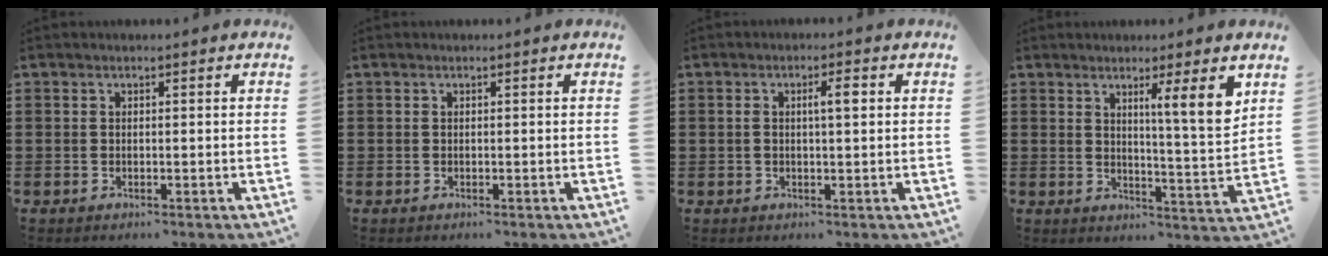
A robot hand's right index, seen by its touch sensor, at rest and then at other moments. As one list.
[{"total": 0.0}, {"total": 2.8, "force": [0.5, 0.6, 2.7], "torque": [-0.045, 0.001, 0.003]}, {"total": 7.5, "force": [4.0, -0.3, 6.3], "torque": [-0.105, -0.021, 0.059]}]